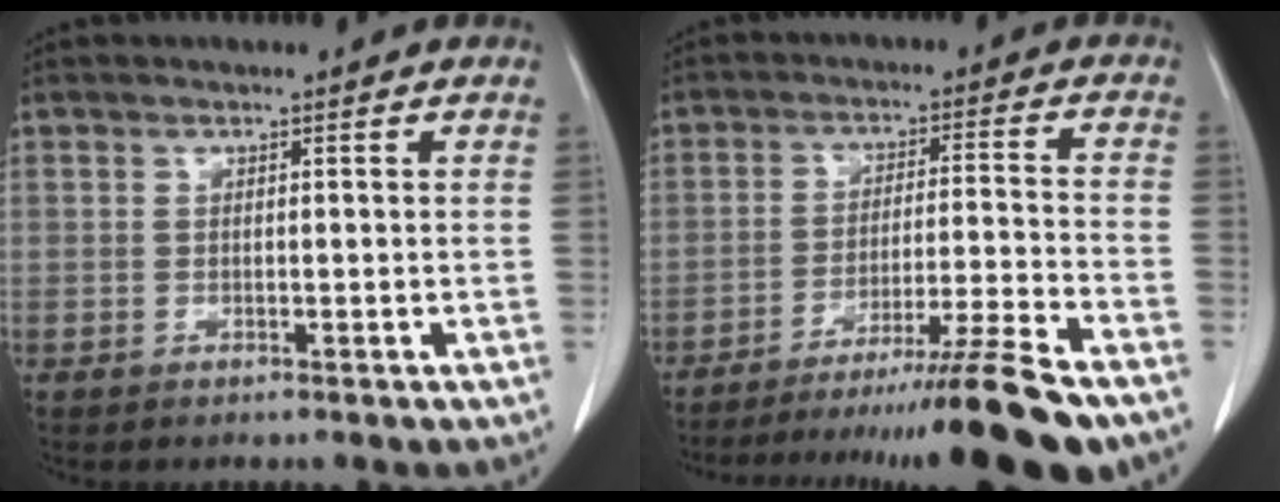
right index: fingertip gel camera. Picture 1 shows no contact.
{"total": 16.5, "force": [-13.4, -2.4, 9.3], "torque": [-0.123, -0.020, -0.212]}